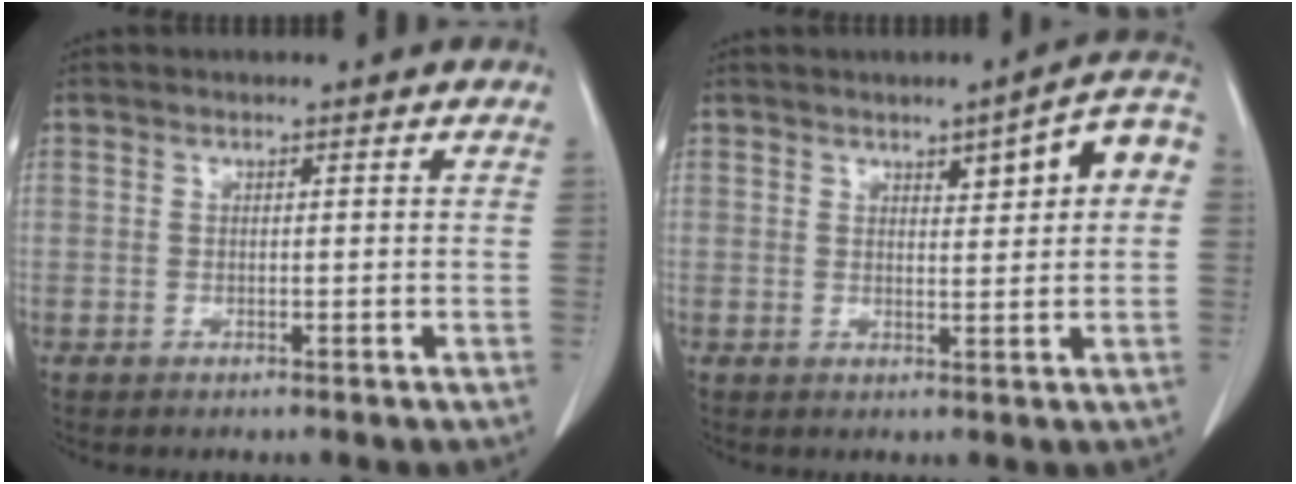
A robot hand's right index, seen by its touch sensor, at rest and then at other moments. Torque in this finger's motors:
{"motor_torque": [0.68, 0.21, 0.13, 0.02]}